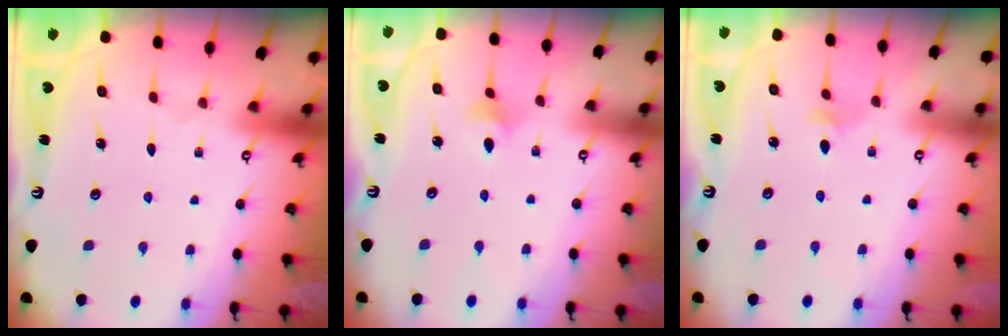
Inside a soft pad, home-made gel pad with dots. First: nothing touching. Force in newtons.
{"total": 3.1, "press": 3.0, "slide": 0.6}
{"total": 3.4, "press": 3.3, "slide": 0.9}